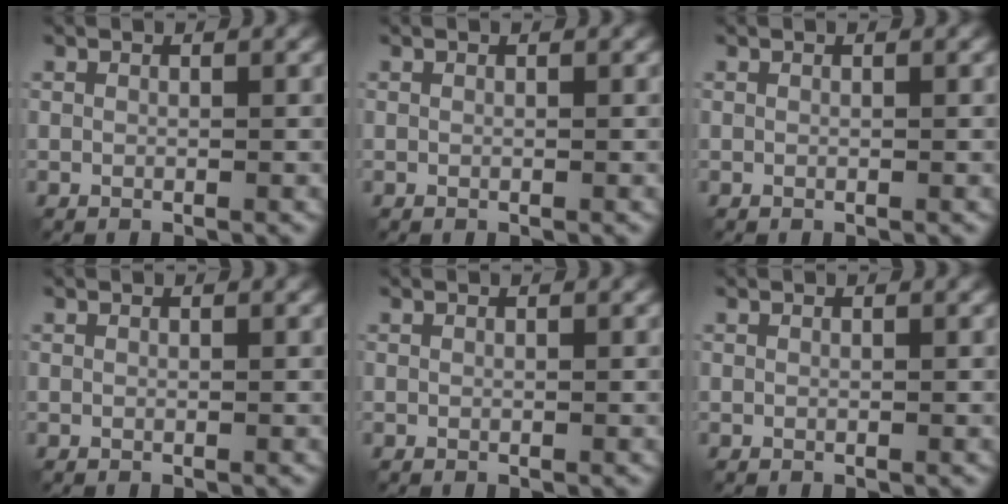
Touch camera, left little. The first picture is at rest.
{"total": 0.0}
{"total": 0.0}
{"total": 0.0}
{"total": 0.0}
{"total": 0.0}